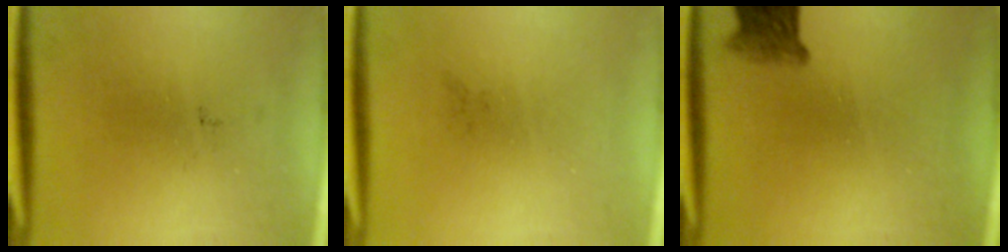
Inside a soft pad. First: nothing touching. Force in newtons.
{"total": 0.0}
{"total": 3.9}